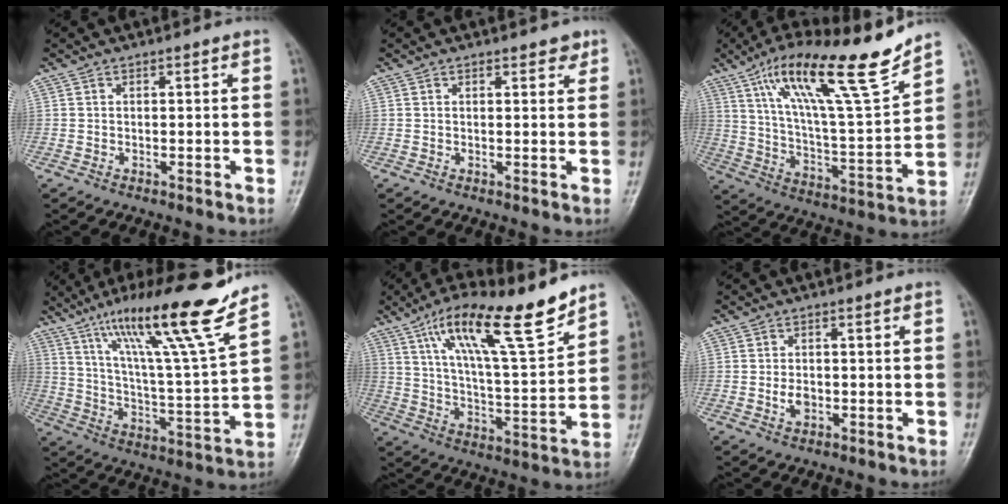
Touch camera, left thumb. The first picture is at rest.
{"total": 1.9, "force": [1.4, 0.9, 0.9], "torque": [0.004, -0.006, 0.014]}
{"total": 21.0, "force": [13.9, 3.2, 15.4], "torque": [-0.235, -0.059, 0.241]}
{"total": 20.1, "force": [13.7, 0.5, 14.7], "torque": [-0.223, -0.068, 0.228]}
{"total": 19.2, "force": [12.2, 3.9, 14.2], "torque": [-0.217, -0.054, 0.213]}
{"total": 2.5, "force": [-0.5, 1.7, 1.8], "torque": [-0.028, 0.002, -0.008]}